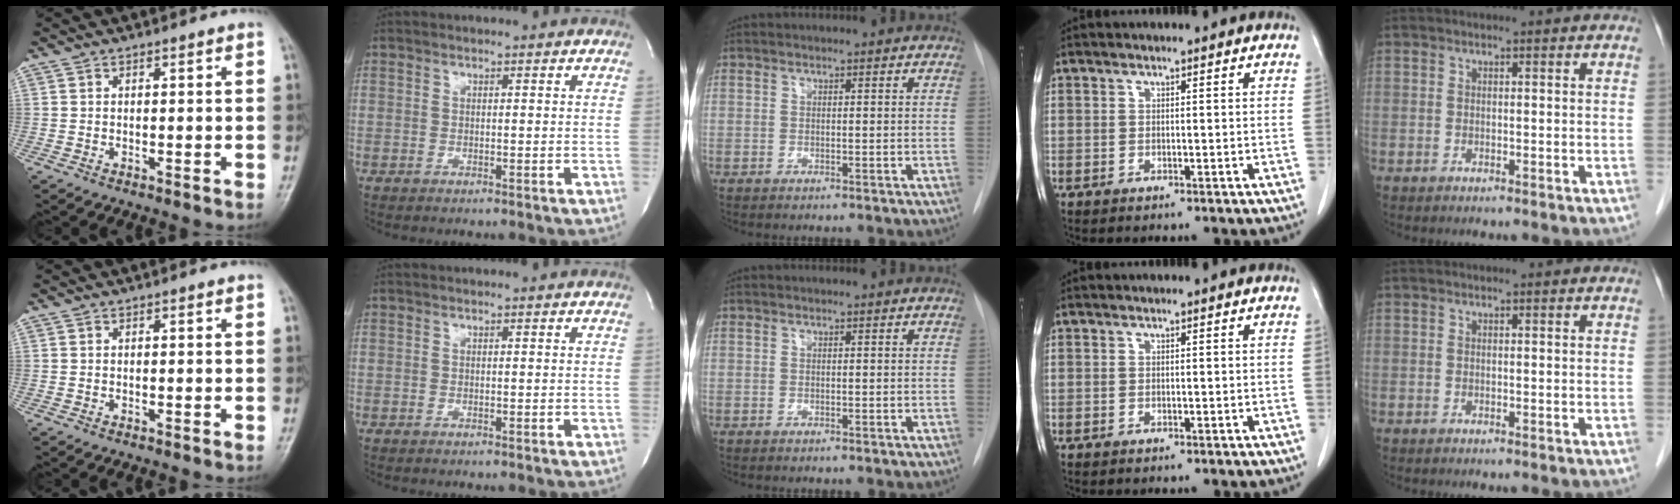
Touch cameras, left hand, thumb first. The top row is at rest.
{}